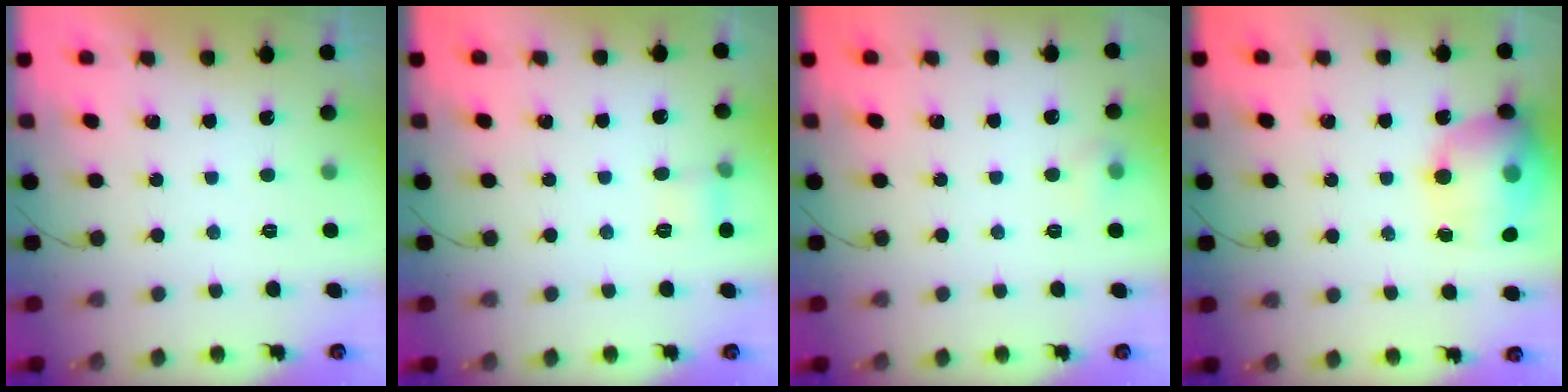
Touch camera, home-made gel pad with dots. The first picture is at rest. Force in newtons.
{"total": 5.8, "press": 5.6, "slide": 1.6}
{"total": 4.8, "press": 4.6, "slide": 1.3}
{"total": 17.8, "press": 17.5, "slide": 3.0}